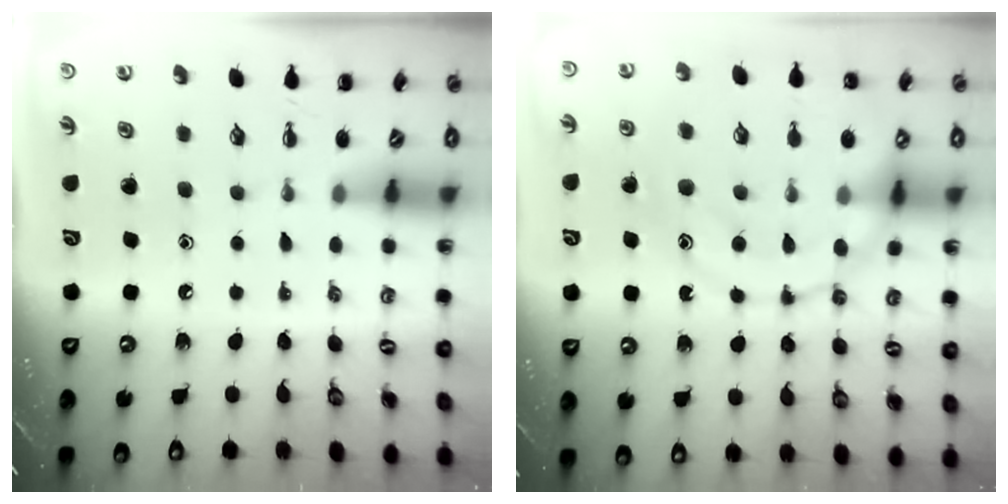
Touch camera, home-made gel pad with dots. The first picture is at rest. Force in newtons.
{"total": 16.3, "press": 16.3, "slide": 0.6}